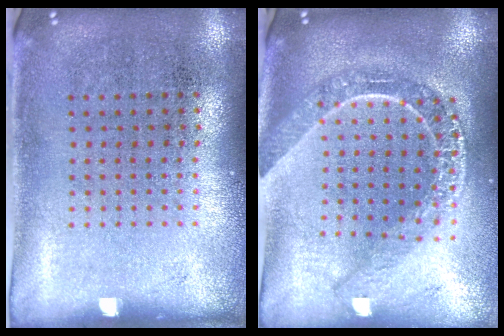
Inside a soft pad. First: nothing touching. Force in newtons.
{"total": 2.1, "press": 1.9, "slide": 1.0}